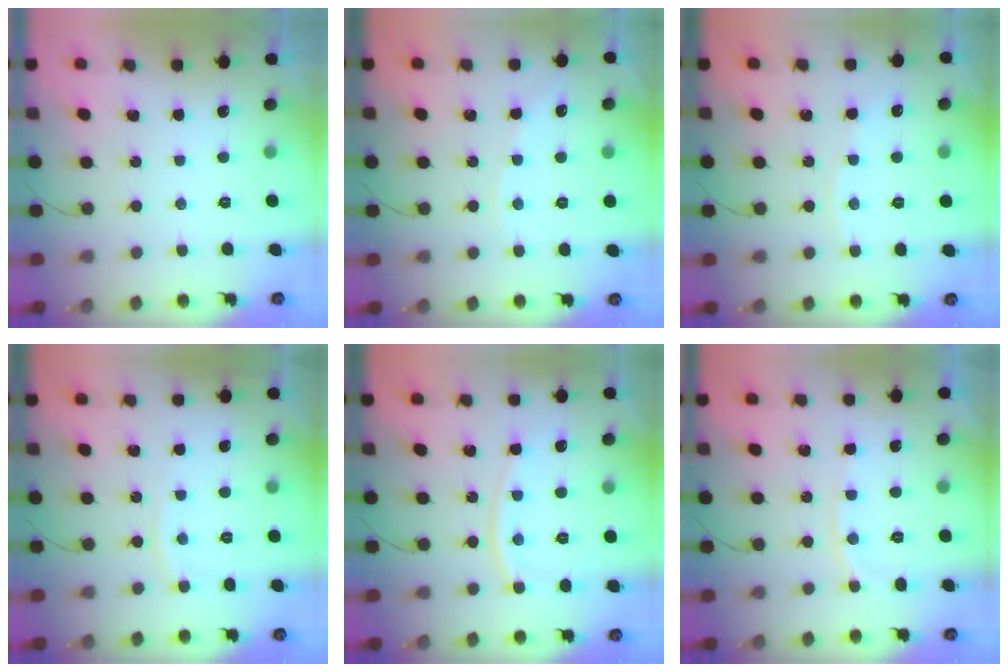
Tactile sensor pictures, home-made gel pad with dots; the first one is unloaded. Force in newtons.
{"total": 2.4, "press": 2.4, "slide": 0.4}
{"total": 2.0, "press": 2.0, "slide": 0.4}
{"total": 3.9, "press": 3.8, "slide": 0.5}
{"total": 9.2, "press": 9.1, "slide": 1.1}
{"total": 5.7, "press": 5.6, "slide": 0.8}